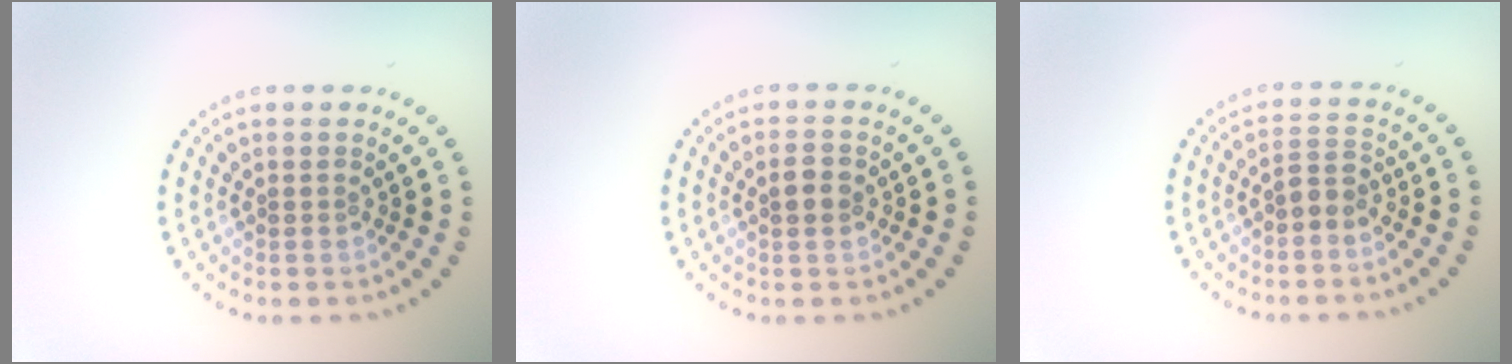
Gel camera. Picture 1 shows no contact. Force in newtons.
{"total": 1.8, "press": 1.8, "slide": 0.3}
{"total": 1.5, "press": 1.3, "slide": 0.8}